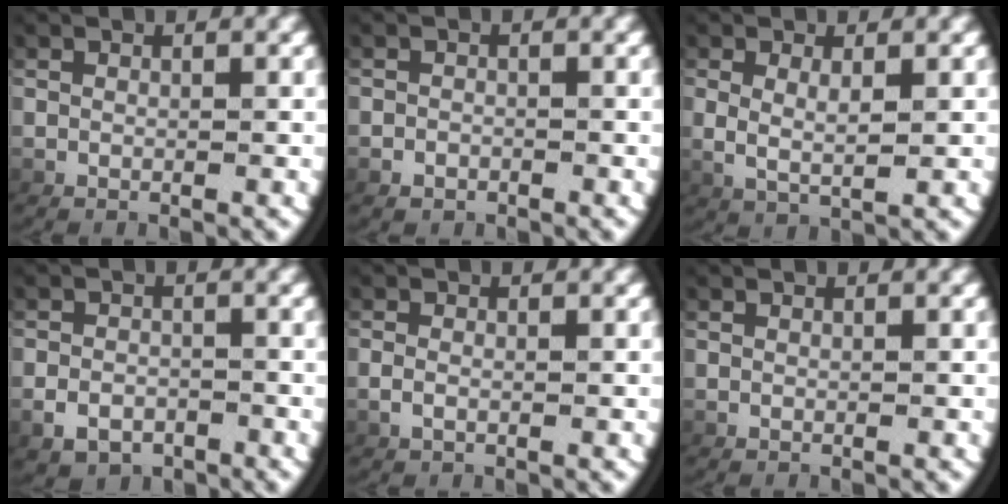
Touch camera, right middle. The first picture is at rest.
{"total": 0.7, "force": [-0.7, 0.2, 0.0], "torque": [-0.002, -0.006, -0.007]}
{"total": 2.7, "force": [0.7, 1.2, 2.3], "torque": [-0.056, -0.014, 0.026]}
{"total": 2.5, "force": [-1.8, 1.6, 0.7], "torque": [-0.012, -0.009, -0.025]}
{"total": 0.9, "force": [-0.4, 0.4, 0.8], "torque": [-0.028, -0.003, -0.001]}
{"total": 0.0}